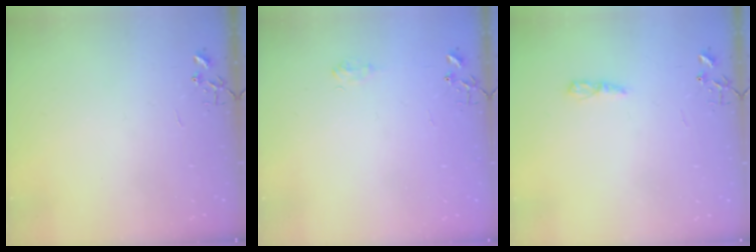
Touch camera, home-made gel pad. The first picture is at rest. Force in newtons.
{"total": 6.0, "press": 5.9, "slide": 0.7}
{"total": 6.8, "press": 6.8, "slide": 0.5}